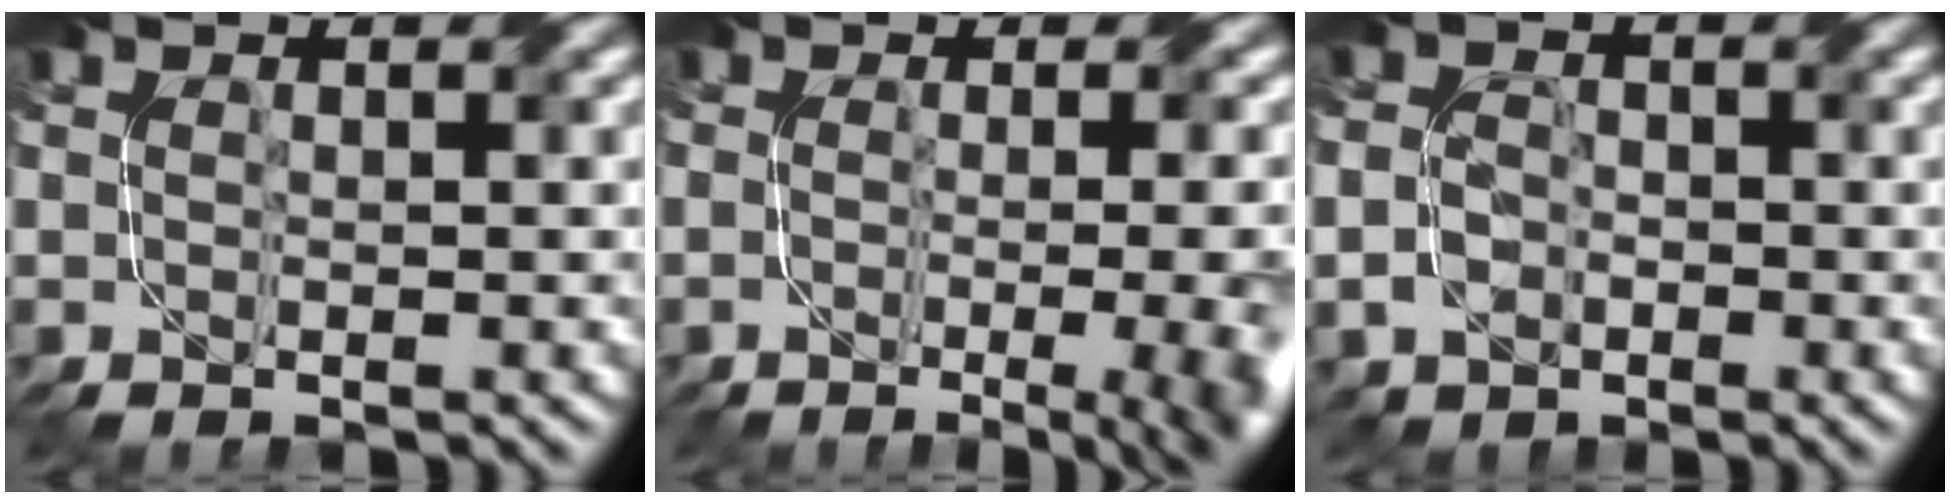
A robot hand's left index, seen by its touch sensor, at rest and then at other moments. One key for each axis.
{"total": 13.8, "fx": -2.2, "fy": 7.4, "fz": 11.5, "tx": -0.070, "ty": 0.007, "tz": -0.007}
{"total": 1.9, "fx": -0.7, "fy": 1.7, "fz": 0.1, "tx": -0.003, "ty": 0.004, "tz": -0.014}